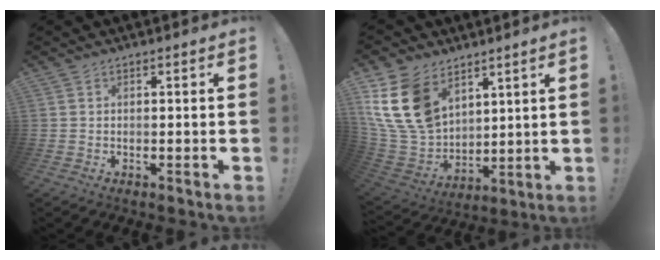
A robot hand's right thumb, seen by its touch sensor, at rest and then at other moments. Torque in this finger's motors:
{"motor_torque": [1.74, 2.08, 0.20, 0.06, 0.18]}